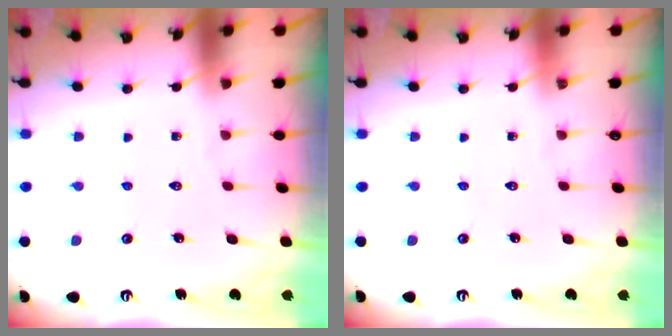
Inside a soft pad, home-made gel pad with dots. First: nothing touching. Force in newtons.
{"total": 0.0}